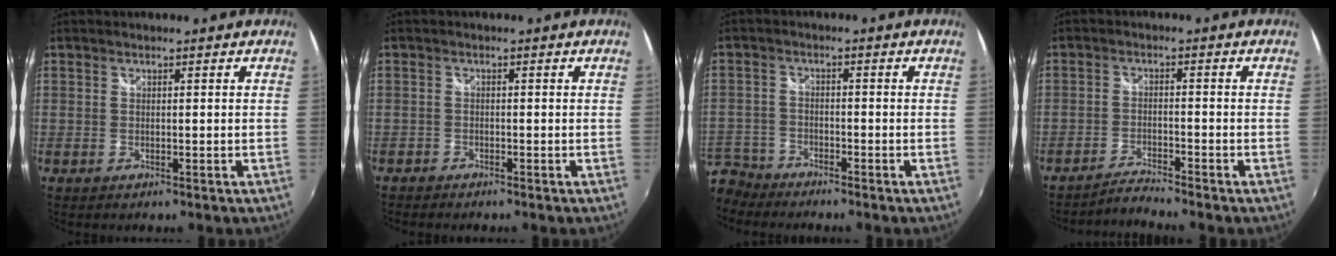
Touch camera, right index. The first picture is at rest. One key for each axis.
{"total": 1.9, "fx": -1.8, "fy": 0.7, "fz": 0.0, "tx": -0.009, "ty": -0.007, "tz": -0.035}
{"total": 8.5, "fx": -7.2, "fy": 4.4, "fz": 1.0, "tx": -0.055, "ty": 0.000, "tz": -0.146}
{"total": 3.6, "fx": -3.5, "fy": -0.6, "fz": 0.1, "tx": -0.020, "ty": -0.001, "tz": -0.070}